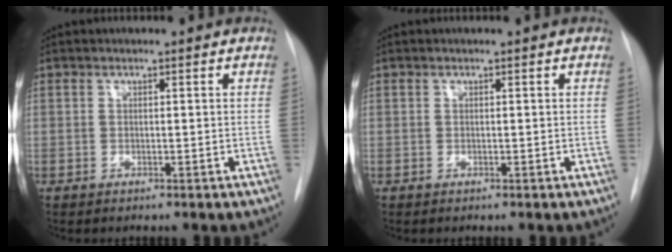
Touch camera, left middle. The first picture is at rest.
{"total": 0.0}